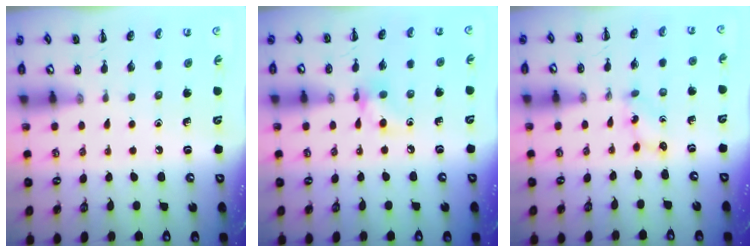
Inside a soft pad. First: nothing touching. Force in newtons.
{"total": 6.5, "press": 6.5, "slide": 0.6}
{"total": 2.0, "press": 2.0, "slide": 0.6}